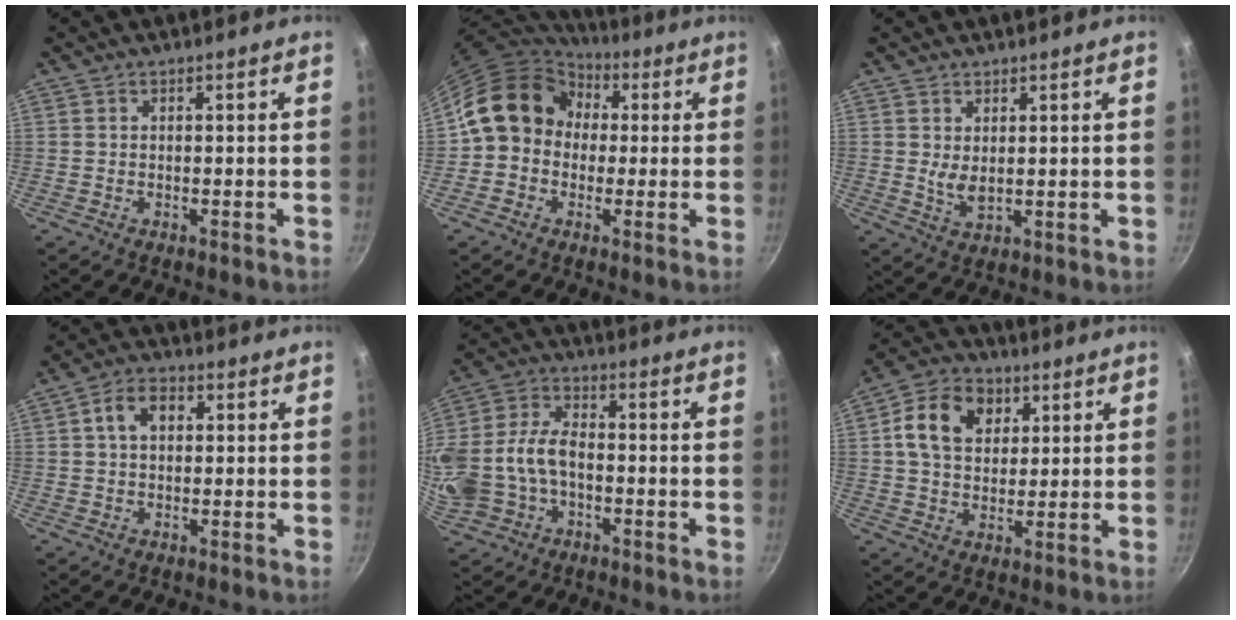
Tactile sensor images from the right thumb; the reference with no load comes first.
{"total": 14.1, "force": [1.5, 12.0, 7.1], "torque": [-0.087, 0.035, 0.005]}
{"total": 3.6, "force": [1.3, 1.7, 2.9], "torque": [-0.049, -0.018, 0.028]}
{"total": 5.9, "force": [1.3, 4.1, 4.1], "torque": [-0.053, 0.012, 0.015]}
{"total": 18.1, "force": [-3.2, 13.0, 12.1], "torque": [-0.281, 0.041, -0.057]}
{"total": 11.9, "force": [3.8, 9.0, 6.8], "torque": [-0.102, 0.002, 0.053]}